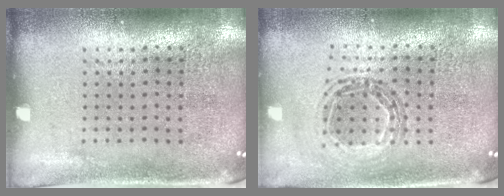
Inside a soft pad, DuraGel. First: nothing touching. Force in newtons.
{"total": 0.9, "press": 0.9, "slide": 0.2}